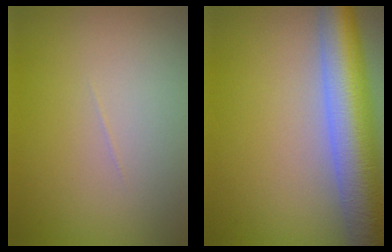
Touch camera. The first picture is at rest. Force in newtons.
{"total": 9.3, "press": 9.2, "slide": 0.6}